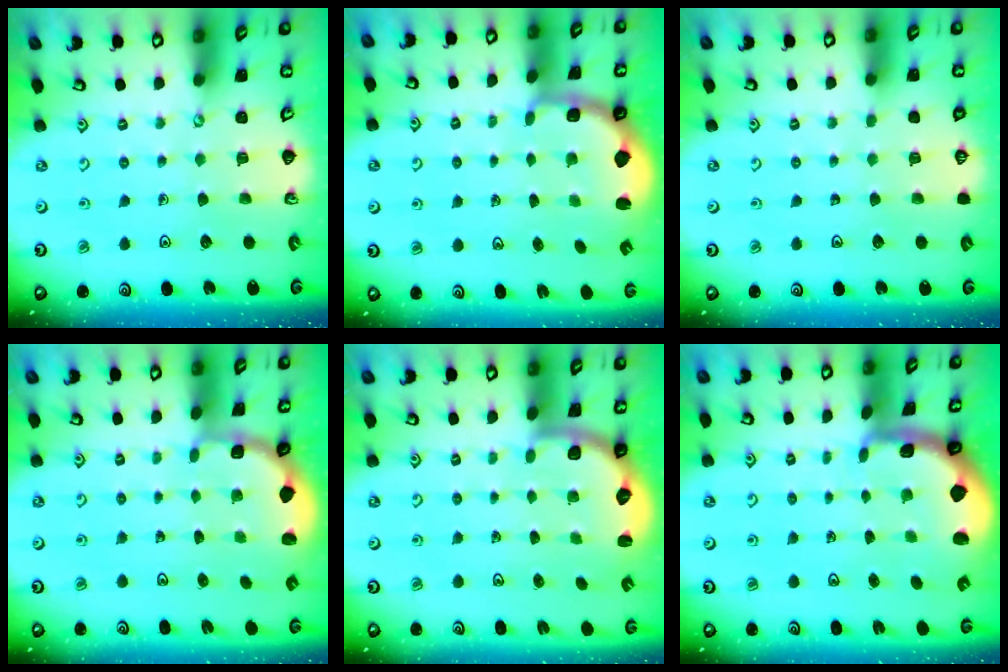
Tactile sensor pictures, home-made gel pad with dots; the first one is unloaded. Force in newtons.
{"total": 2.5, "press": 1.3, "slide": 2.1}
{"total": 0.0}
{"total": 1.9, "press": 1.8, "slide": 0.8}
{"total": 2.5, "press": 2.1, "slide": 1.3}
{"total": 1.7, "press": 1.7, "slide": 0.3}